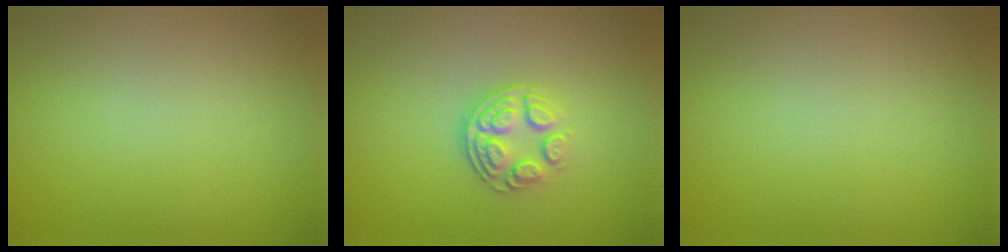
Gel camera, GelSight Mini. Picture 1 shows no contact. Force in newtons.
{"total": 3.5, "press": 2.5, "slide": 2.4}
{"total": 0.0}